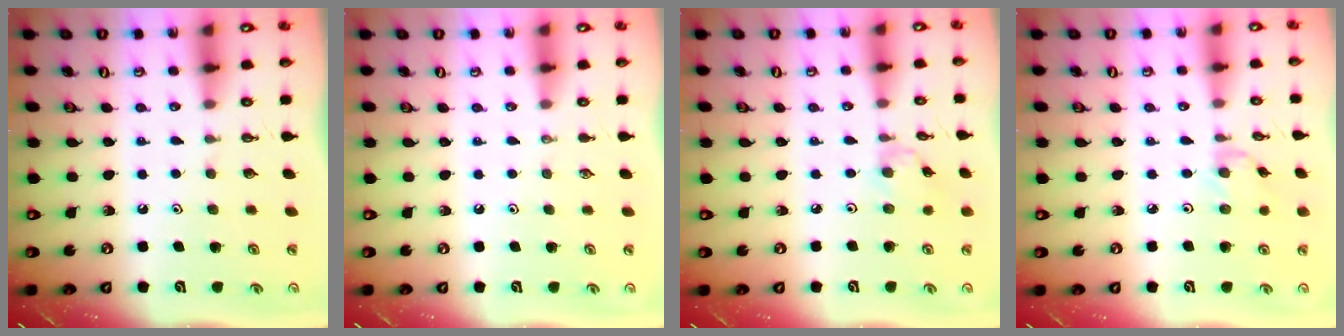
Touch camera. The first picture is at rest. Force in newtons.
{"total": 0.0}
{"total": 0.9, "press": 0.9, "slide": 0.3}
{"total": 1.5, "press": 1.5, "slide": 0.3}